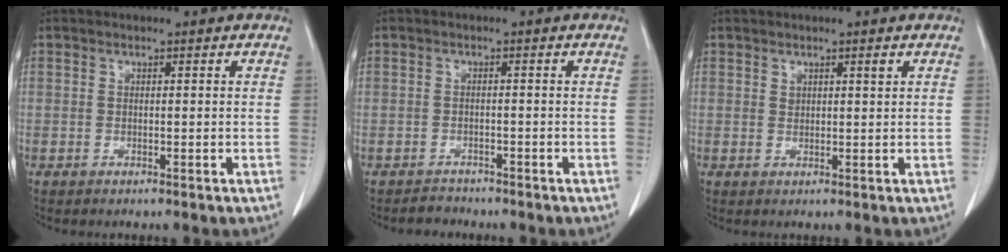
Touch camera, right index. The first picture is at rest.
{"total": 1.9, "force": [-1.5, 0.9, -0.6], "torque": [0.005, 0.001, -0.026]}
{"total": 1.3, "force": [0.8, 0.3, 0.9], "torque": [-0.016, -0.002, 0.015]}